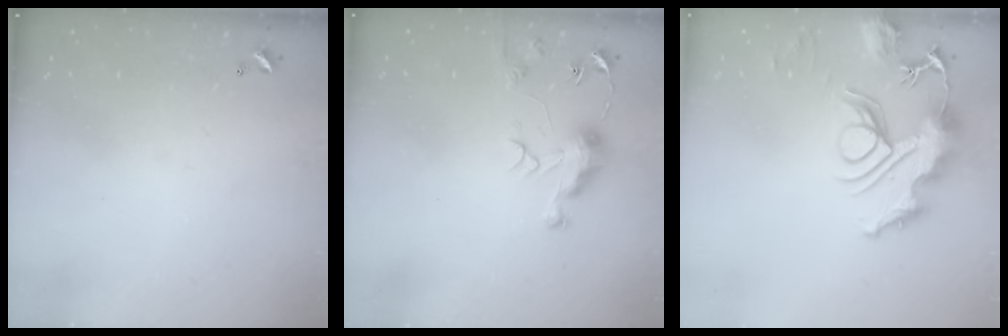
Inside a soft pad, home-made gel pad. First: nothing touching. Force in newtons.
{"total": 7.0, "press": 7.0, "slide": 0.7}
{"total": 13.9, "press": 13.8, "slide": 1.5}